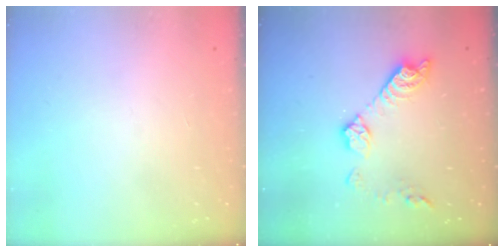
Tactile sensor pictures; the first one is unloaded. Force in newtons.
{"total": 11.5, "press": 11.5, "slide": 0.5}